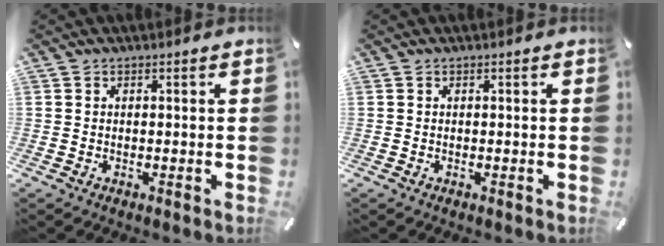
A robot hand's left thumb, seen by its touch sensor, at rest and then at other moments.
{"total": 0.0}